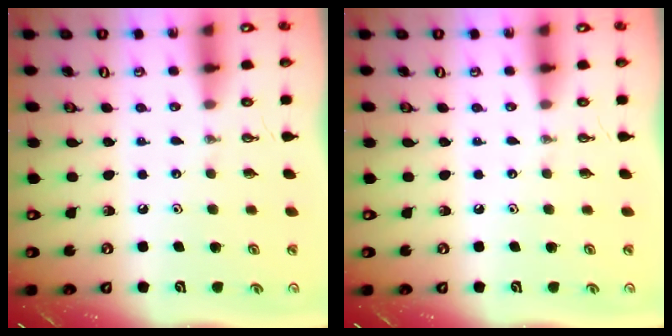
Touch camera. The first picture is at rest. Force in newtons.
{"total": 0.0}